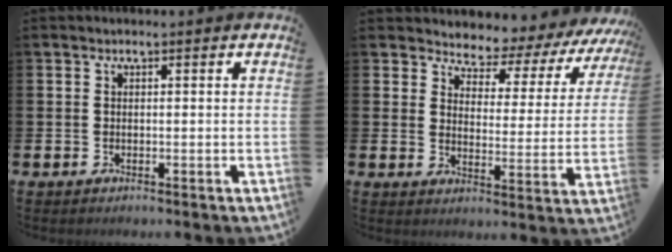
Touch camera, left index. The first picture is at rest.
{"total": 4.2, "force": [4.0, 1.4, -0.2], "torque": [-0.007, -0.048, 0.056]}